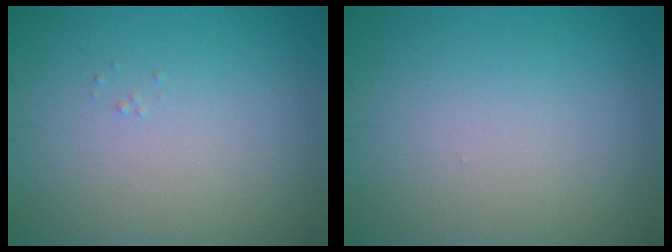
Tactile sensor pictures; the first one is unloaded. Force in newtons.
{"total": 0.0}